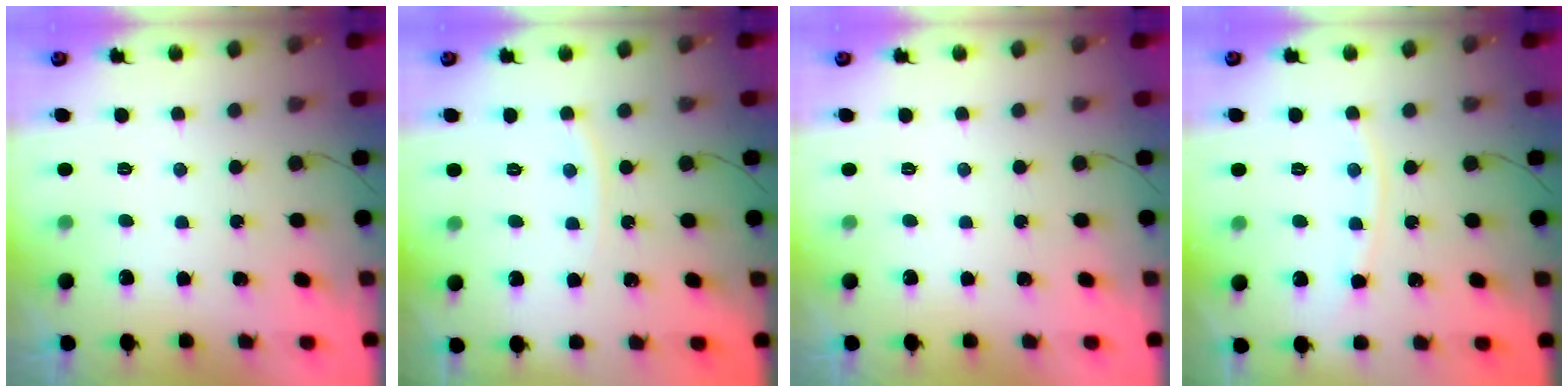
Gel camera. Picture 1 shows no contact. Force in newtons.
{"total": 3.4, "press": 3.4, "slide": 0.2}
{"total": 0.0}
{"total": 5.4, "press": 5.4, "slide": 0.6}